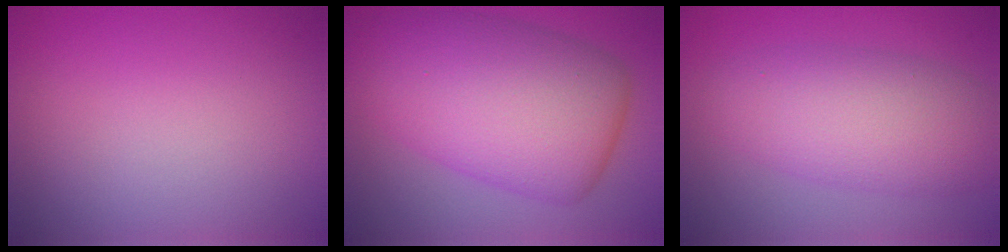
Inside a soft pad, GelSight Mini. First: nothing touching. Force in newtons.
{"total": 10.9, "press": 10.9, "slide": 0.1}
{"total": 6.7, "press": 6.7, "slide": 0.1}